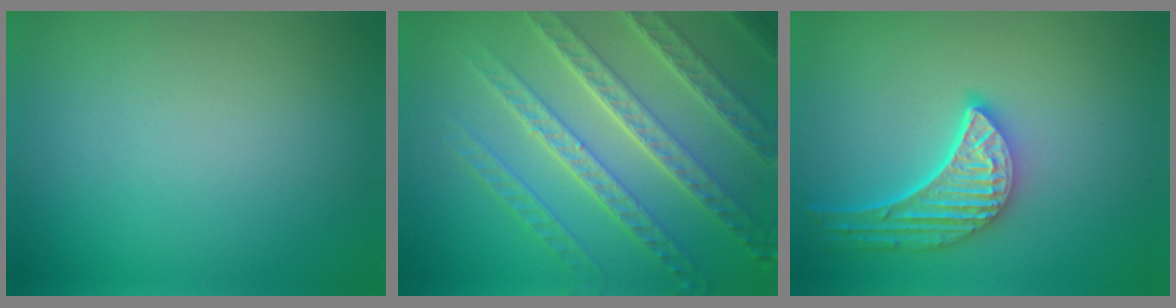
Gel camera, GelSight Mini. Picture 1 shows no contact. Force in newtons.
{"total": 7.8, "press": 5.7, "slide": 5.4}
{"total": 5.4, "press": 4.3, "slide": 3.3}